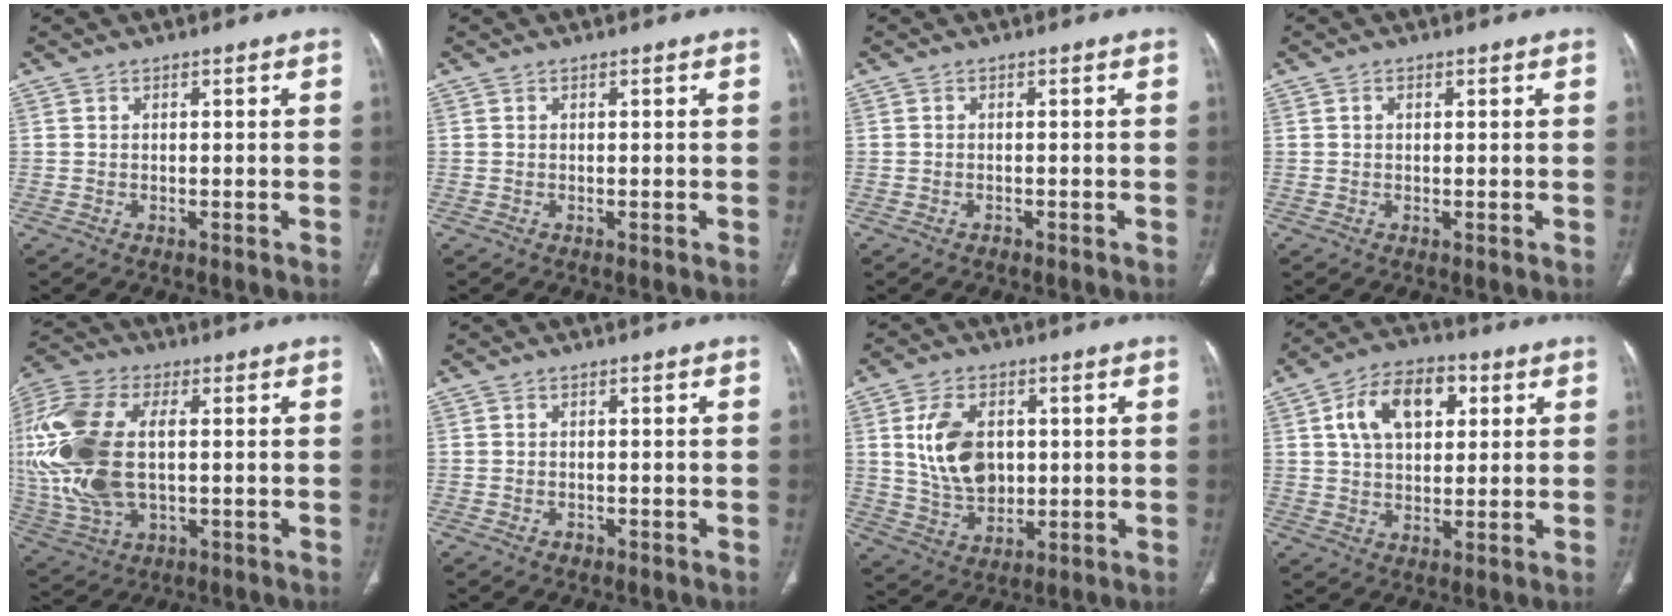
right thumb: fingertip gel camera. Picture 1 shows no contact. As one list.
[{"total": 0.0}, {"total": 0.6, "force": [-0.4, 0.3, 0.2], "torque": [-0.006, 0.003, -0.007]}, {"total": 0.8, "force": [0.3, 0.5, 0.5], "torque": [-0.010, 0.002, 0.004]}, {"total": 22.6, "force": [1.3, 12.3, 18.9], "torque": [-0.445, -0.001, 0.029]}, {"total": 0.9, "force": [-0.6, 0.6, 0.4], "torque": [-0.007, 0.004, -0.007]}, {"total": 11.9, "force": [2.0, 8.1, 8.5], "torque": [-0.137, -0.010, 0.047]}, {"total": 12.7, "force": [4.0, 7.8, 9.1], "torque": [-0.132, 0.008, 0.064]}]